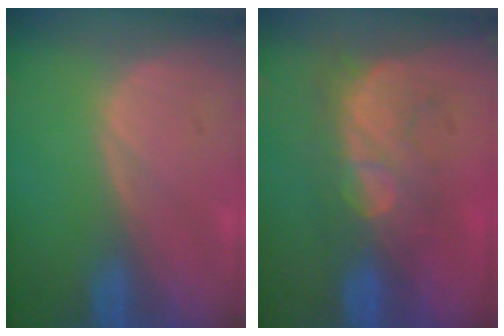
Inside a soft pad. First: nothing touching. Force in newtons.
{"total": 8.9, "press": 7.7, "slide": 4.6}